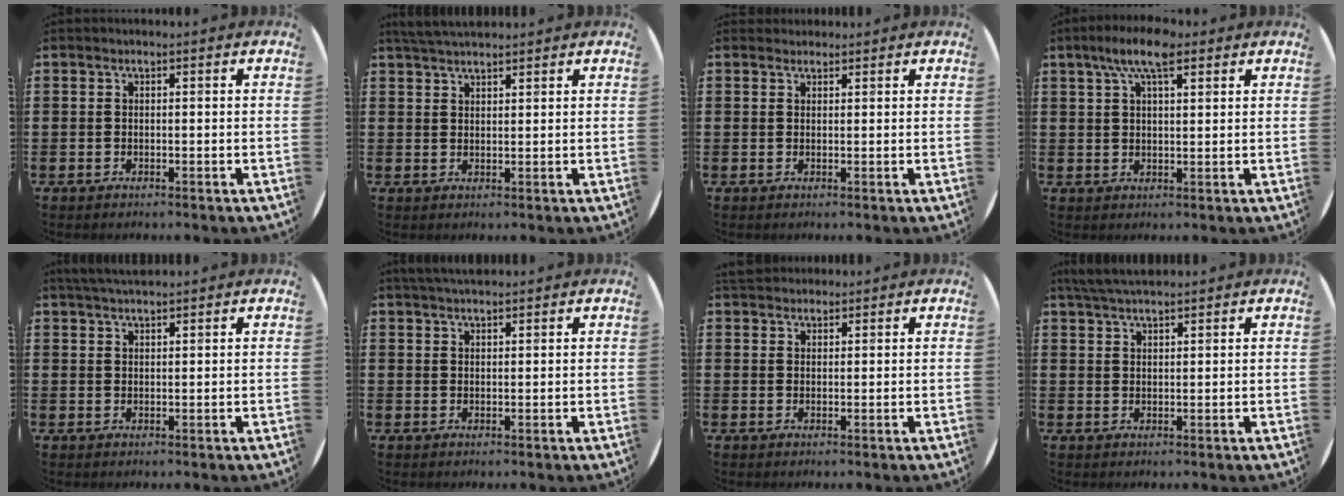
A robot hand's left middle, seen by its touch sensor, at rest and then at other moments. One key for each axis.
{"total": 3.1, "fx": 3.0, "fy": 0.4, "fz": 0.7, "tx": -0.021, "ty": -0.003, "tz": 0.056}
{"total": 0.9, "fx": 0.9, "fy": 0.3, "fz": -0.1, "tx": 0.010, "ty": 0.000, "tz": 0.015}
{"total": 6.8, "fx": 4.4, "fy": 2.1, "fz": 4.8, "tx": -0.096, "ty": 0.004, "tz": 0.075}
{"total": 2.4, "fx": 2.3, "fy": 0.2, "fz": 0.7, "tx": -0.018, "ty": 0.000, "tz": 0.044}
{"total": 2.1, "fx": 2.0, "fy": 0.3, "fz": 0.7, "tx": -0.016, "ty": 0.003, "tz": 0.038}
{"total": 2.0, "fx": 1.9, "fy": 0.6, "fz": 0.1, "tx": 0.002, "ty": -0.001, "tz": 0.036}
{"total": 4.0, "fx": 3.6, "fy": 0.5, "fz": 1.5, "tx": -0.037, "ty": -0.003, "tz": 0.067}